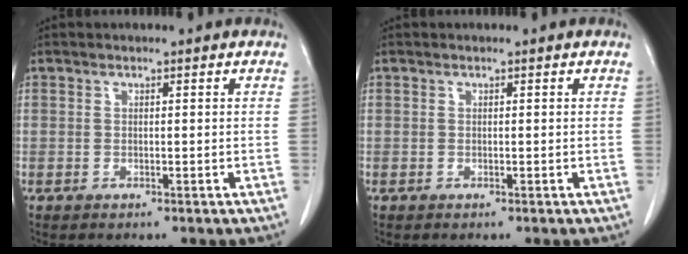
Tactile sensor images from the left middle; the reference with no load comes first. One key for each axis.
{"total": 0.0}